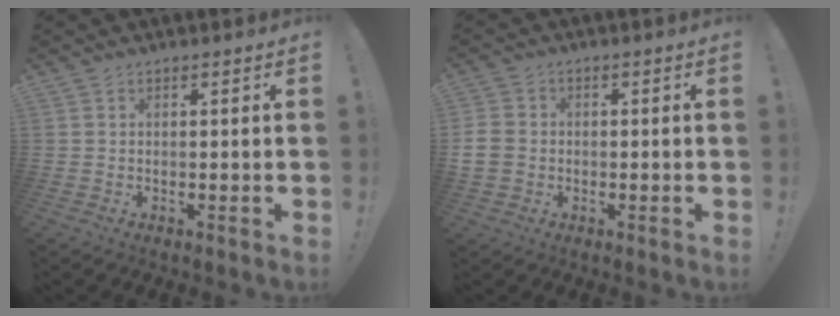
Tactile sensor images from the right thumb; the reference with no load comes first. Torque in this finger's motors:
{"motor_torque": [-0.05, 0.10, 0.14, -0.01, 0.14]}